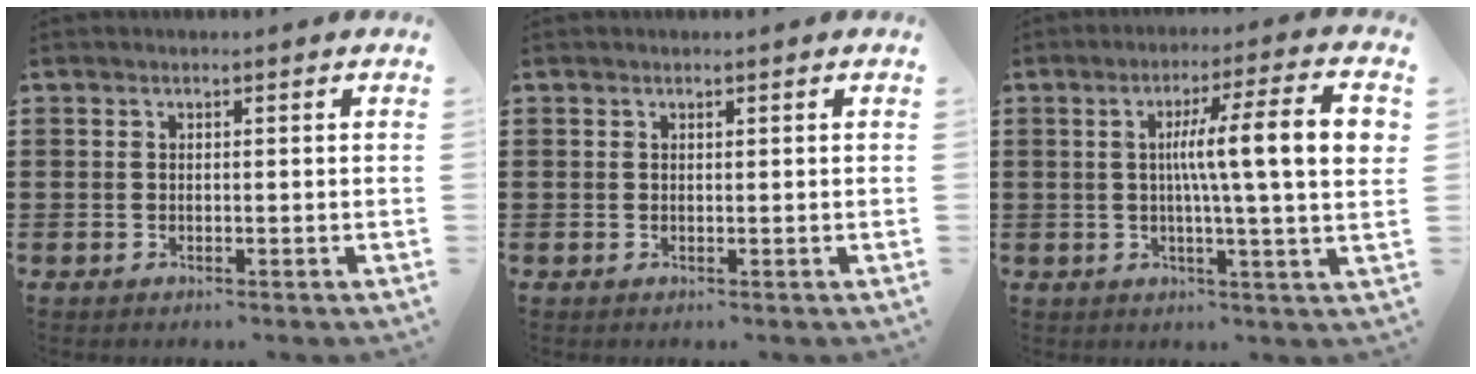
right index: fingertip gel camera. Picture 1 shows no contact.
{"total": 0.0}
{"total": 12.3, "force": [1.7, 0.7, 12.1], "torque": [-0.212, 0.003, 0.022]}